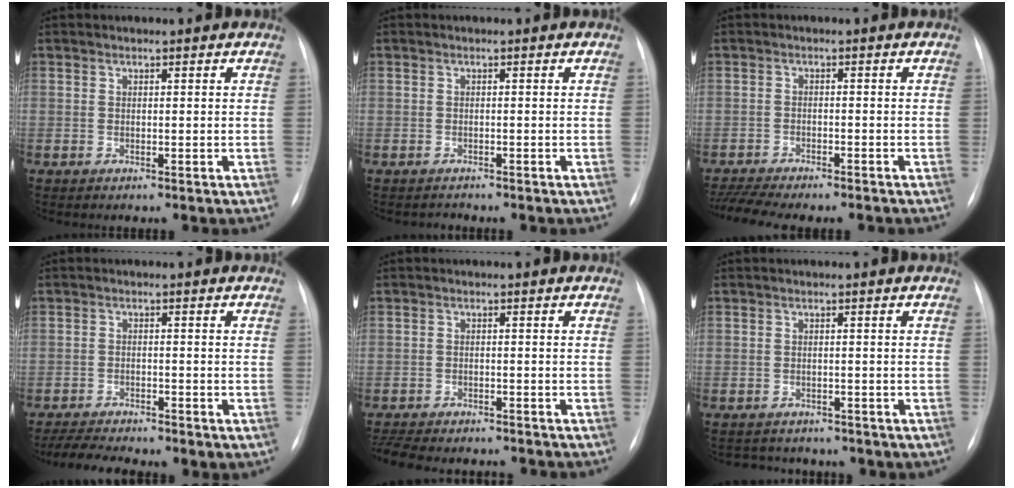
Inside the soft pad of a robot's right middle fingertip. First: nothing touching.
{"total": 0.8, "force": [-0.7, 0.1, -0.3], "torque": [0.001, -0.006, -0.011]}
{"total": 10.3, "force": [-9.2, 1.4, 4.4], "torque": [-0.069, -0.003, -0.134]}
{"total": 6.1, "force": [-5.2, 1.3, 3.0], "torque": [-0.058, -0.008, -0.081]}
{"total": 10.7, "force": [-9.6, 2.7, 4.0], "torque": [-0.079, -0.008, -0.132]}
{"total": 5.7, "force": [-4.6, 3.2, 1.0], "torque": [-0.019, 0.007, -0.050]}